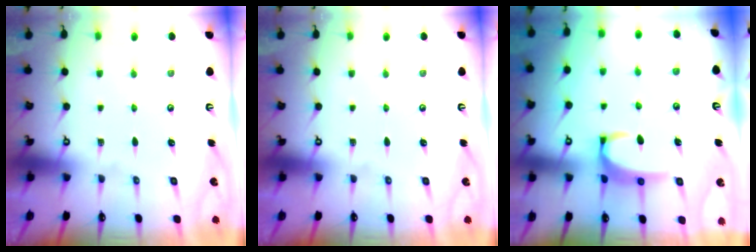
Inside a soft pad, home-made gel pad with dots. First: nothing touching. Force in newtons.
{"total": 0.0}
{"total": 3.0, "press": 3.0, "slide": 0.5}